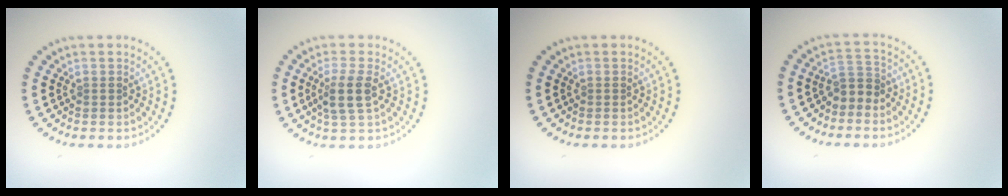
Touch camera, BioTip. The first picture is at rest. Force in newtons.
{"total": 2.8, "press": 2.5, "slide": 1.3}
{"total": 0.0}
{"total": 2.1, "press": 1.7, "slide": 1.2}